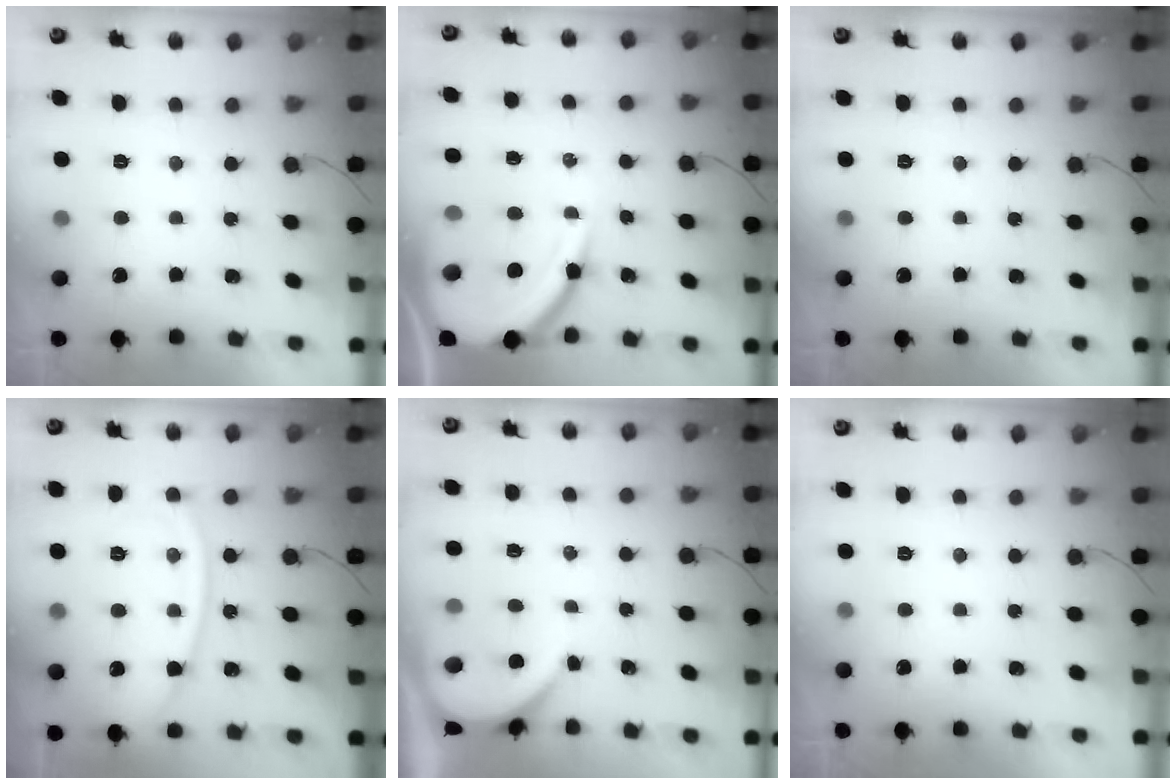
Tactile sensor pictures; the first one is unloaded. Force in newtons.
{"total": 15.9, "press": 15.8, "slide": 1.5}
{"total": 0.0}
{"total": 12.2, "press": 12.1, "slide": 1.4}
{"total": 3.5, "press": 3.5, "slide": 0.5}
{"total": 0.0}